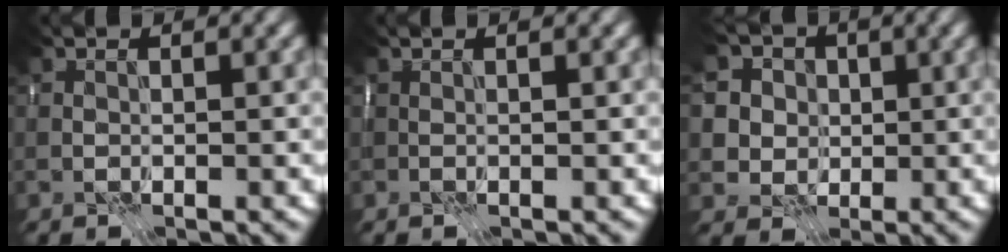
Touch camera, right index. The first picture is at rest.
{"total": 0.8, "force": [0.5, -0.1, 0.7], "torque": [-0.005, 0.000, 0.001]}
{"total": 7.7, "force": [3.2, 6.4, 2.8], "torque": [-0.055, 0.012, 0.036]}